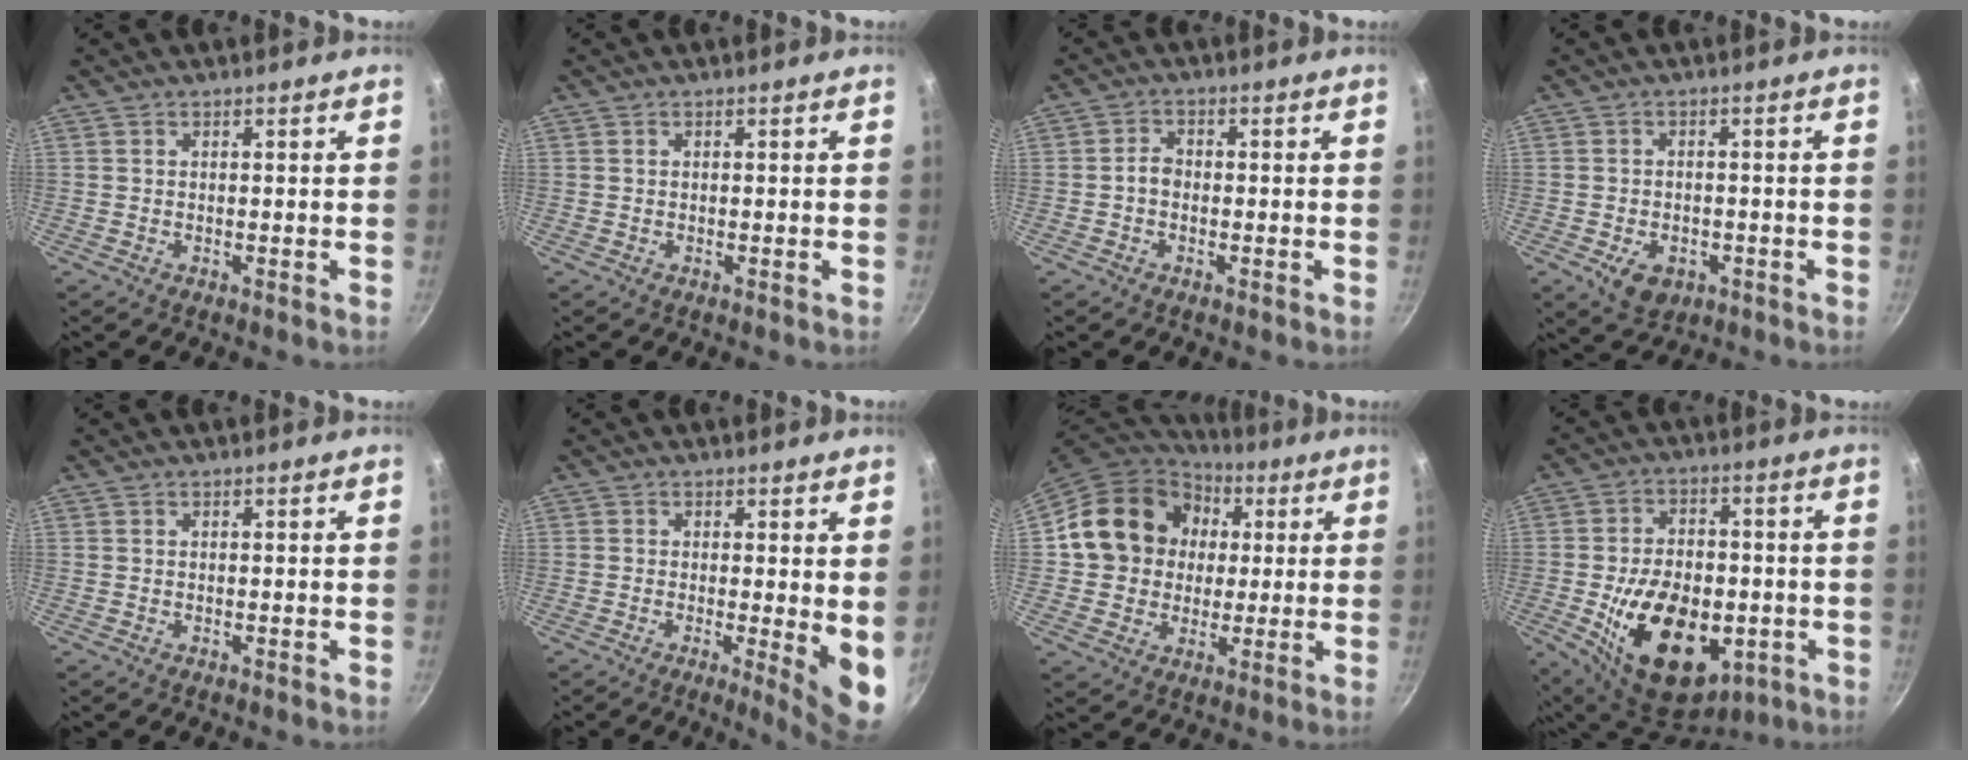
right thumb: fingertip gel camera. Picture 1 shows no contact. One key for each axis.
{"total": 0.0}
{"total": 2.5, "fx": -0.5, "fy": 1.9, "fz": 1.5, "tx": -0.018, "ty": 0.013, "tz": -0.012}
{"total": 6.1, "fx": -2.3, "fy": 4.3, "fz": 3.7, "tx": -0.049, "ty": 0.007, "tz": -0.027}
{"total": 0.0}
{"total": 7.1, "fx": -0.2, "fy": 1.7, "fz": 6.9, "tx": -0.087, "ty": -0.021, "tz": -0.003}
{"total": 17.7, "fx": 2.8, "fy": 15.4, "fz": 8.4, "tx": -0.121, "ty": 0.026, "tz": 0.041}
{"total": 20.7, "fx": -4.7, "fy": 13.2, "fz": 15.3, "tx": -0.223, "ty": 0.011, "tz": -0.060}